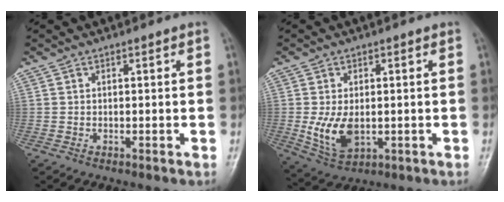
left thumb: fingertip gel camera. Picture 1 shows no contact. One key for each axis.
{"total": 7.7, "fx": -0.9, "fy": 4.7, "fz": 6.0, "tx": -0.111, "ty": -0.010, "tz": -0.004}